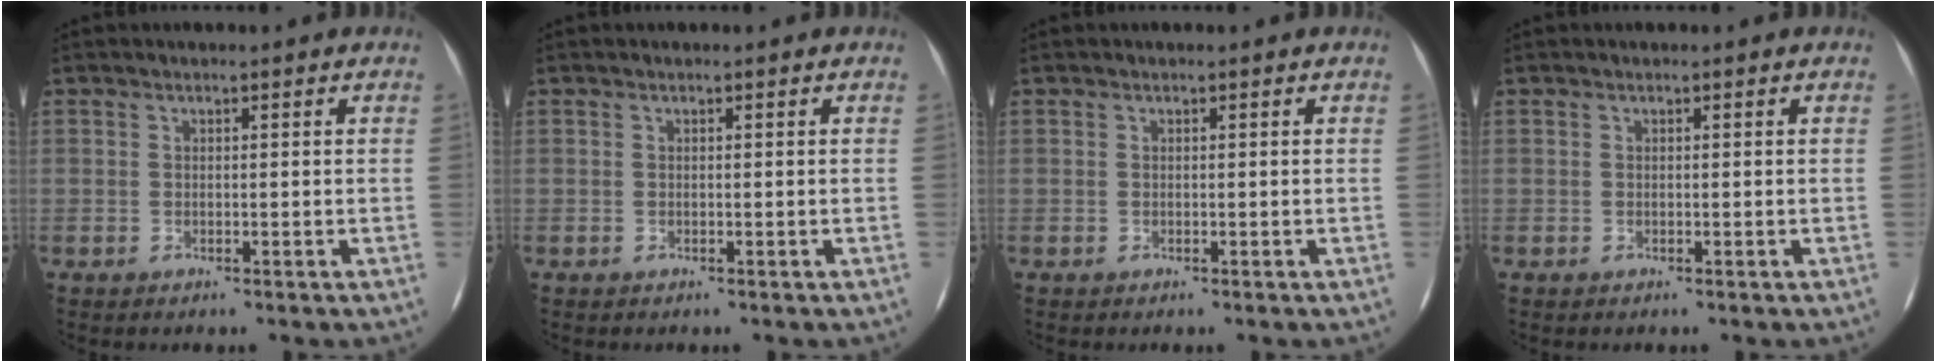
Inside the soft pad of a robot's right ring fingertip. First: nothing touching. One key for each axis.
{"total": 0.0}
{"total": 0.0}
{"total": 0.0}